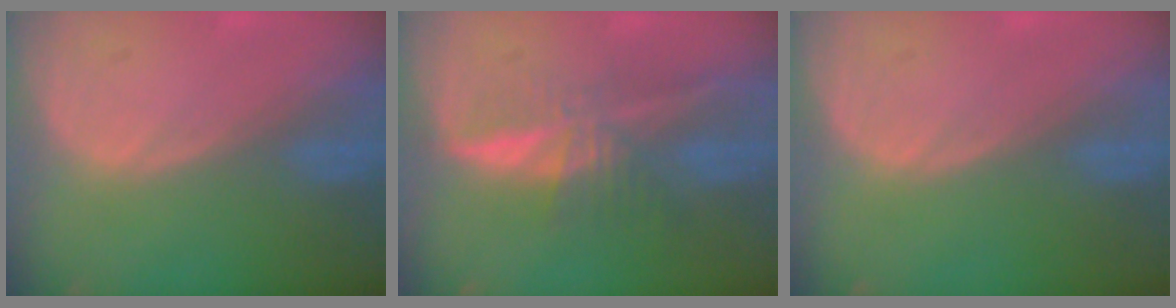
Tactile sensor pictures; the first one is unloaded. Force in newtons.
{"total": 6.4, "press": 5.7, "slide": 3.1}
{"total": 0.0}